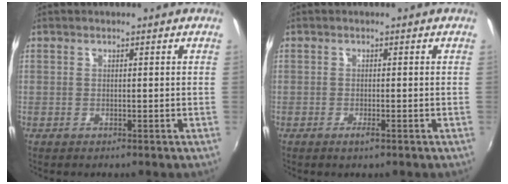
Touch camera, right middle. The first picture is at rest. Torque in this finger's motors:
{"motor_torque": [0.88, -1.26, 0.07, 0.02]}